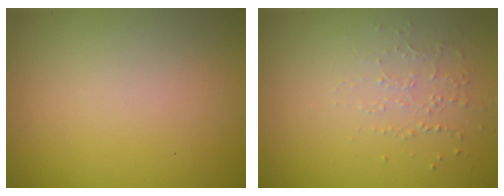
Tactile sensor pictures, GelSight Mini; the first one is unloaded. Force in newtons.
{"total": 1.0, "press": 0.6, "slide": 0.8}